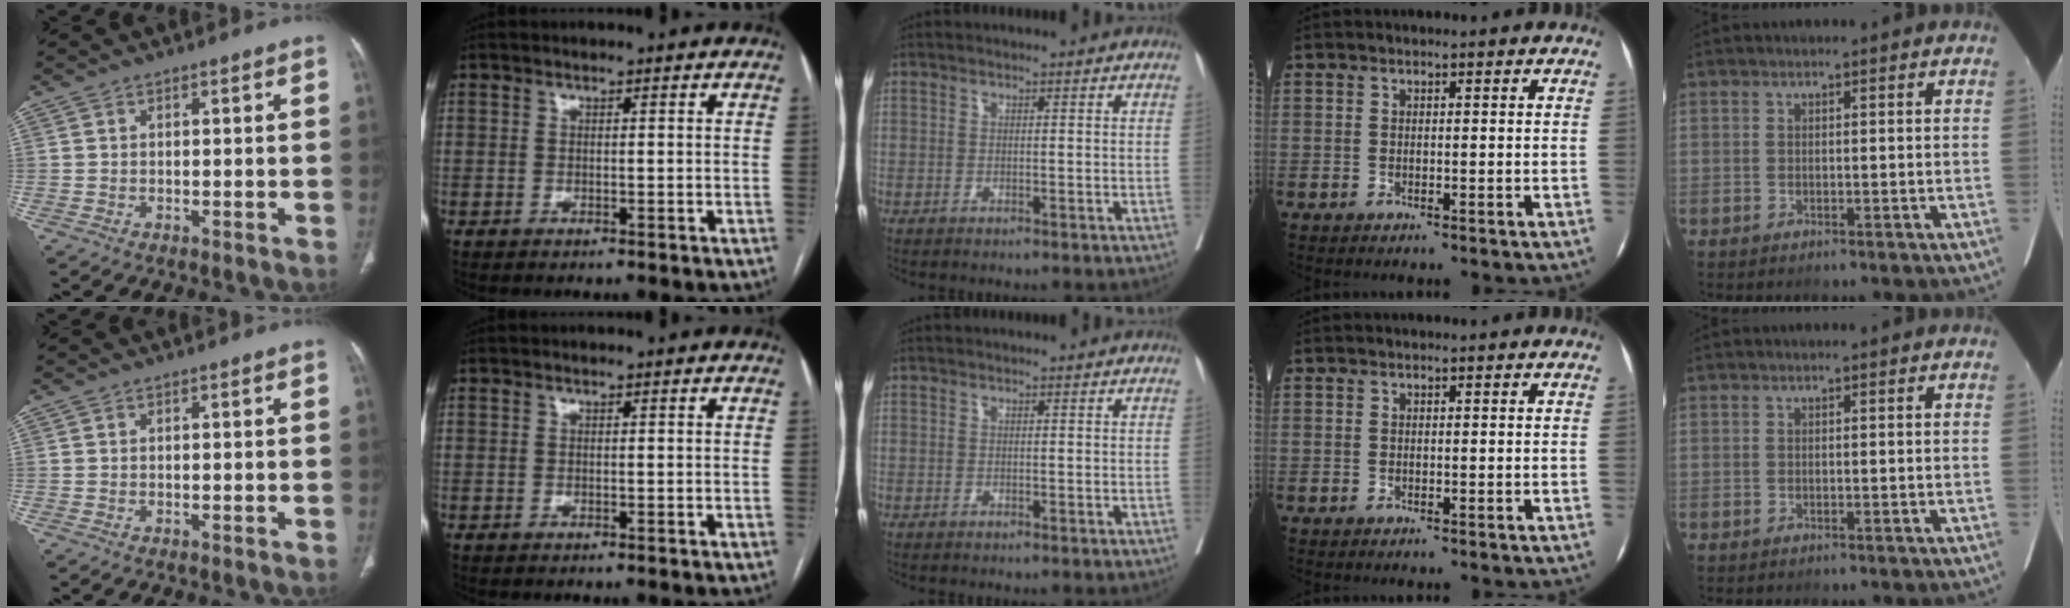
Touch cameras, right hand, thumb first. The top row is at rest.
{}